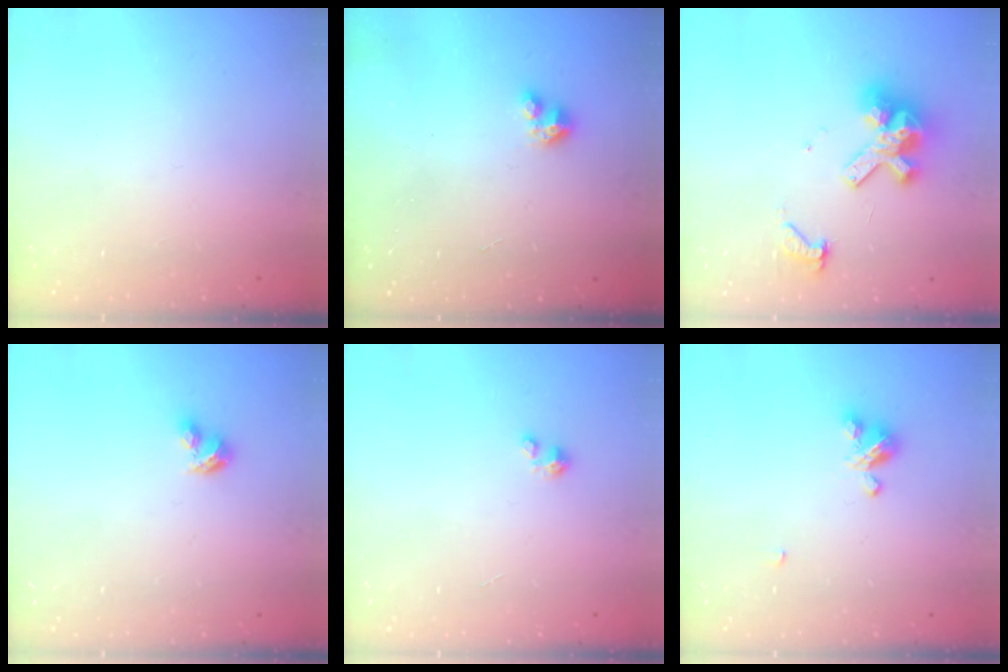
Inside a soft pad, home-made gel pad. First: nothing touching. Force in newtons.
{"total": 2.9, "press": 2.9, "slide": 0.2}
{"total": 11.4, "press": 11.4, "slide": 1.4}
{"total": 2.9, "press": 2.8, "slide": 0.5}
{"total": 1.2, "press": 1.1, "slide": 0.1}
{"total": 5.1, "press": 5.0, "slide": 0.5}